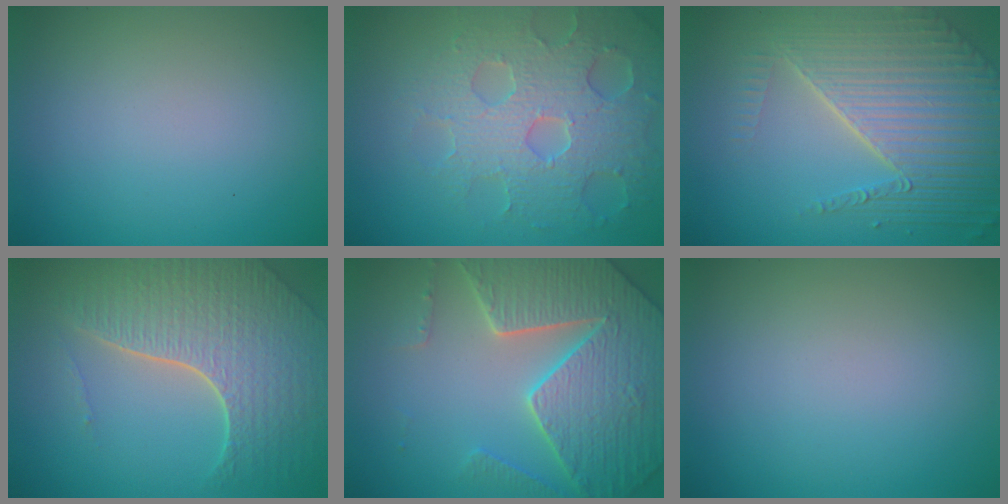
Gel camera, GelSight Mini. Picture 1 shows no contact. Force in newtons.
{"total": 6.5, "press": 5.3, "slide": 3.9}
{"total": 8.2, "press": 5.7, "slide": 5.9}
{"total": 7.3, "press": 5.2, "slide": 5.1}
{"total": 7.5, "press": 7.2, "slide": 2.1}
{"total": 0.0}